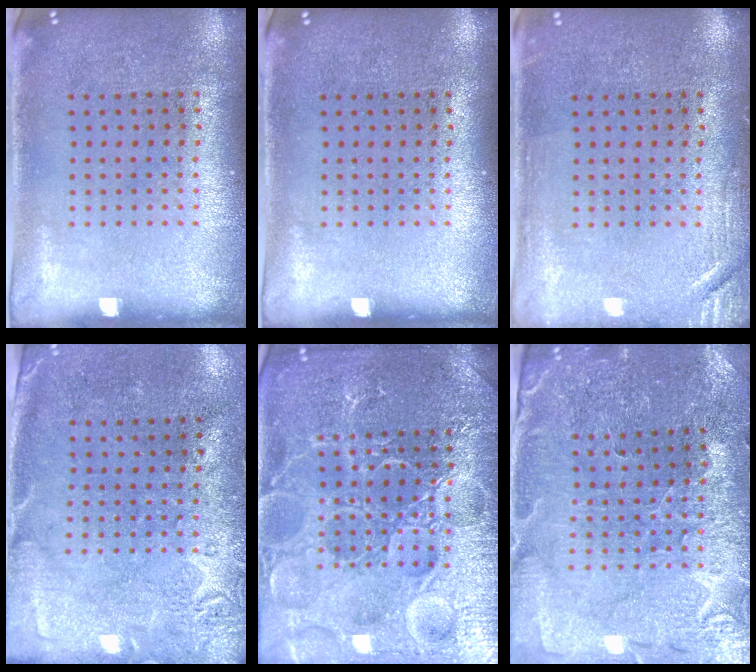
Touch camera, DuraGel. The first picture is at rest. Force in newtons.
{"total": 0.0}
{"total": 1.8, "press": 1.8, "slide": 0.3}
{"total": 2.7, "press": 2.2, "slide": 1.6}
{"total": 7.4, "press": 7.3, "slide": 1.0}
{"total": 1.5, "press": 1.5, "slide": 0.1}